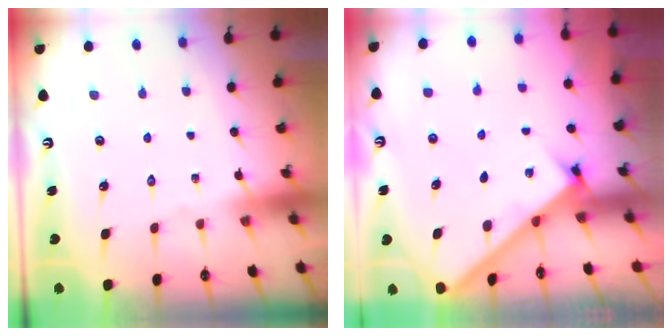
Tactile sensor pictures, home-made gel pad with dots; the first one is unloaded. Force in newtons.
{"total": 2.8, "press": 2.7, "slide": 0.3}